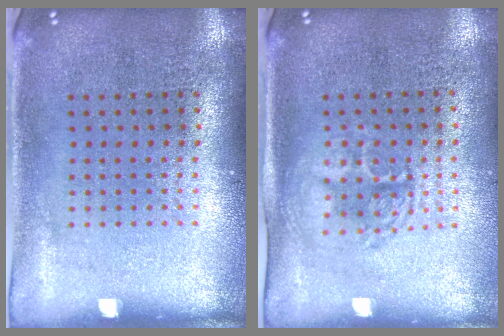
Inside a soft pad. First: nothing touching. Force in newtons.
{"total": 1.5, "press": 1.3, "slide": 0.6}